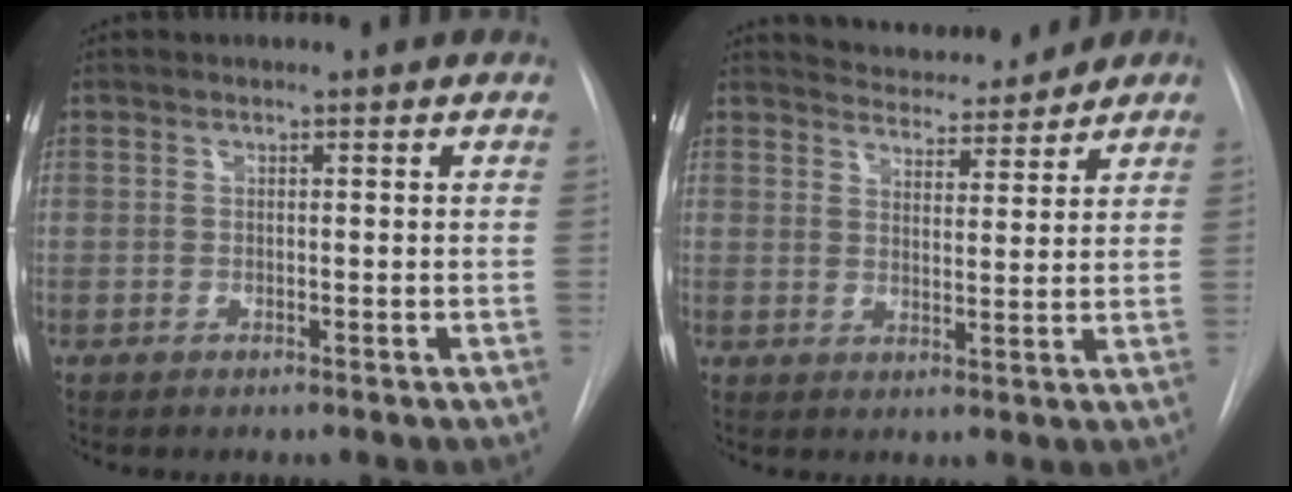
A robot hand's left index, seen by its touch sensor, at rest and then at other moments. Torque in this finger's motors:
{"motor_torque": [0.46, -1.37, -0.58, 0.00]}